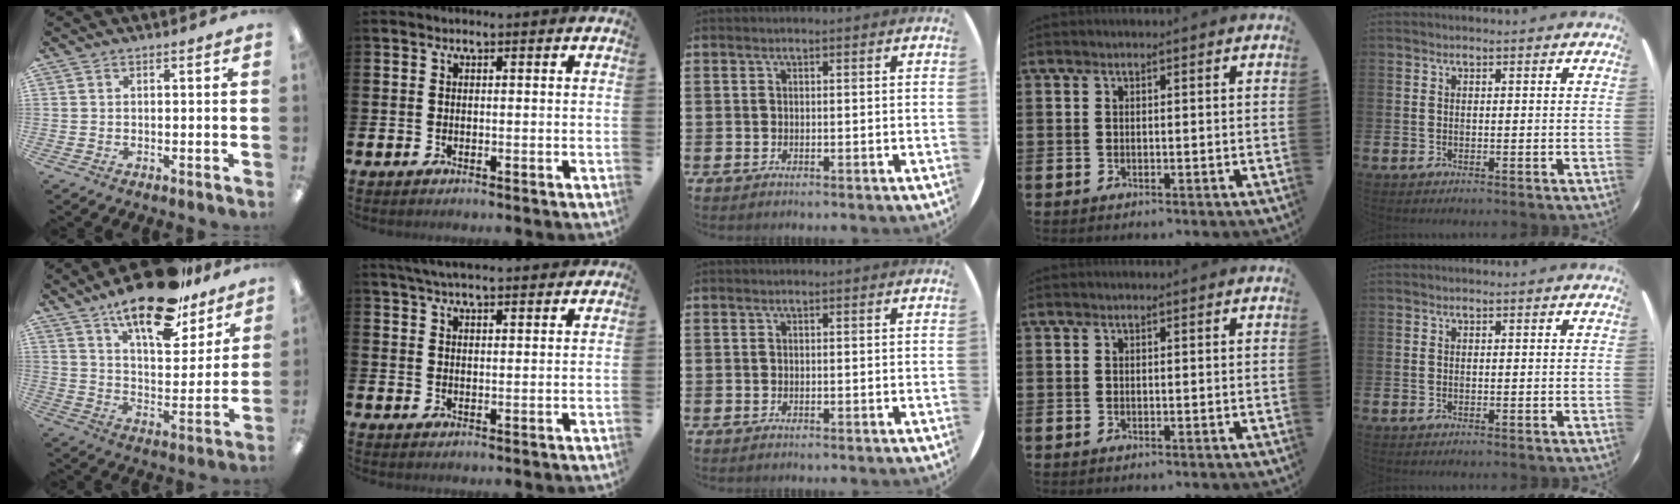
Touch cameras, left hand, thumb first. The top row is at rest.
{"thumb": {"total": 19.0, "force": [14.5, 6.7, 10.2], "torque": [-0.162, -0.089, 0.245]}, "index": {"total": 4.9, "force": [4.7, 0.6, 1.5], "torque": [-0.035, -0.014, 0.085]}}